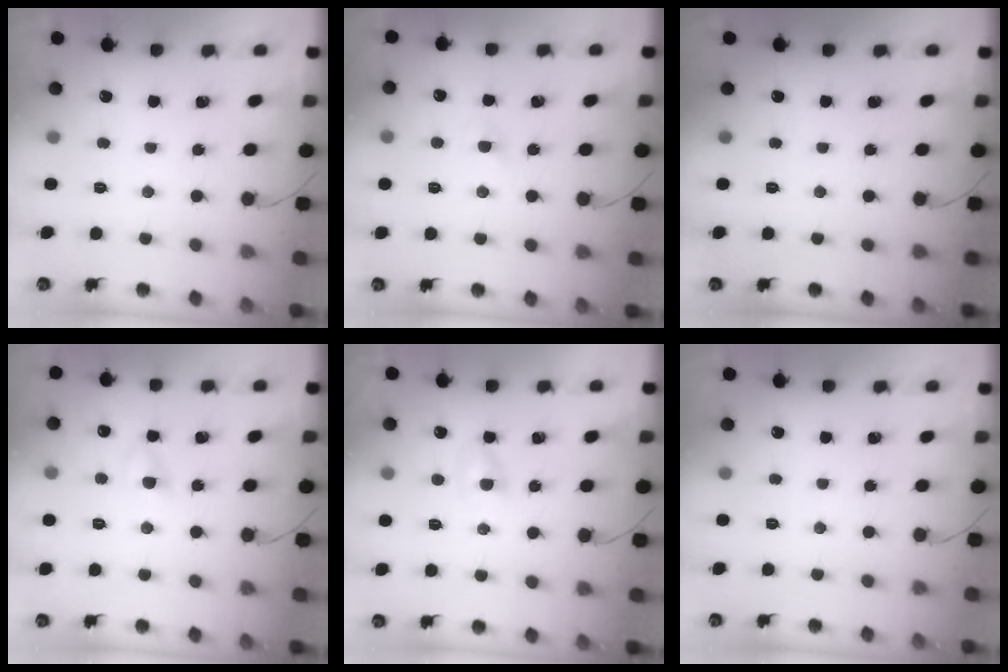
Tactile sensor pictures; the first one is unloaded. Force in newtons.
{"total": 2.2, "press": 2.1, "slide": 0.8}
{"total": 0.0}
{"total": 3.7, "press": 3.5, "slide": 1.2}
{"total": 2.3, "press": 2.1, "slide": 0.9}
{"total": 0.0}